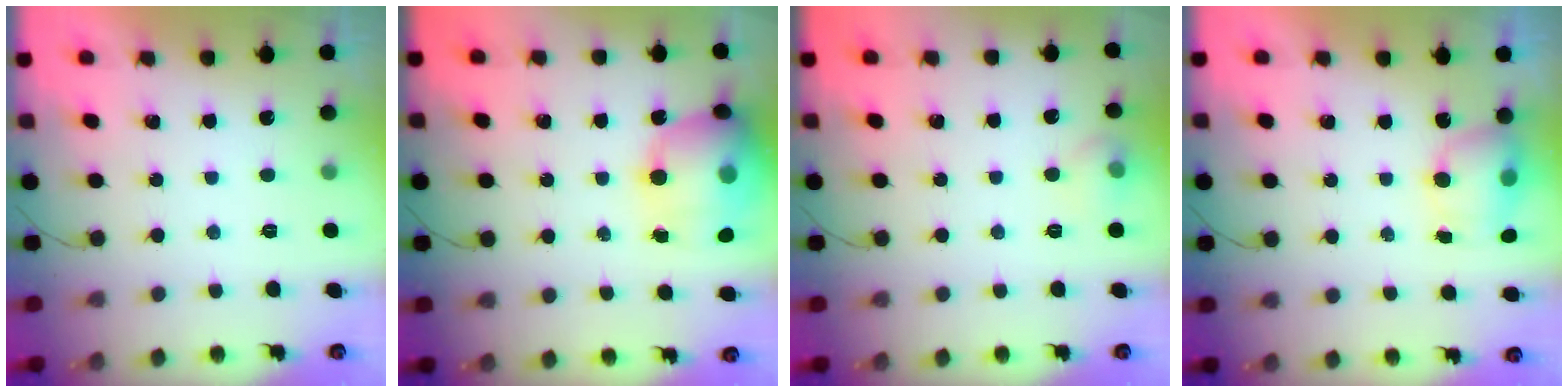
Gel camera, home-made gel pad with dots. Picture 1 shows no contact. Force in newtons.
{"total": 19.7, "press": 19.4, "slide": 3.8}
{"total": 7.0, "press": 6.8, "slide": 1.9}
{"total": 6.3, "press": 6.2, "slide": 0.7}